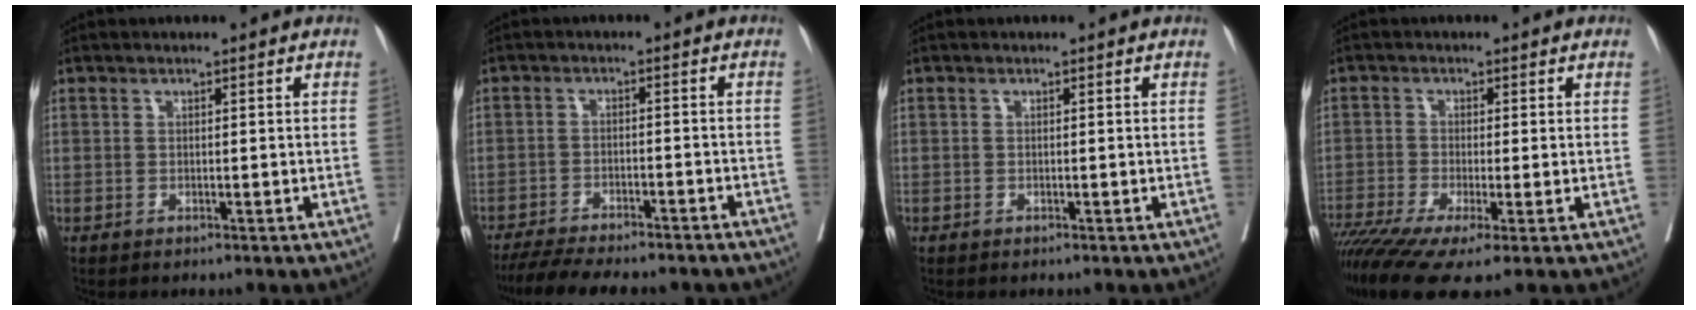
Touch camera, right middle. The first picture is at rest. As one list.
[{"total": 16.1, "force": [-14.1, 3.3, 7.0], "torque": [-0.131, -0.016, -0.192]}, {"total": 0.9, "force": [-0.2, 0.8, -0.1], "torque": [0.002, 0.006, -0.008]}, {"total": 10.4, "force": [-7.0, 1.2, 7.6], "torque": [-0.139, -0.017, -0.121]}]